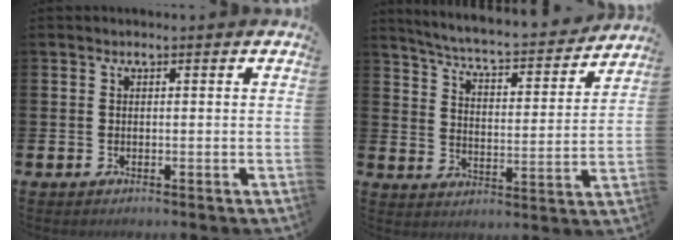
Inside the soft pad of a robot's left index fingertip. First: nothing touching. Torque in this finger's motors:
{"motor_torque": [-0.02, -0.78, 0.49, 0.21]}